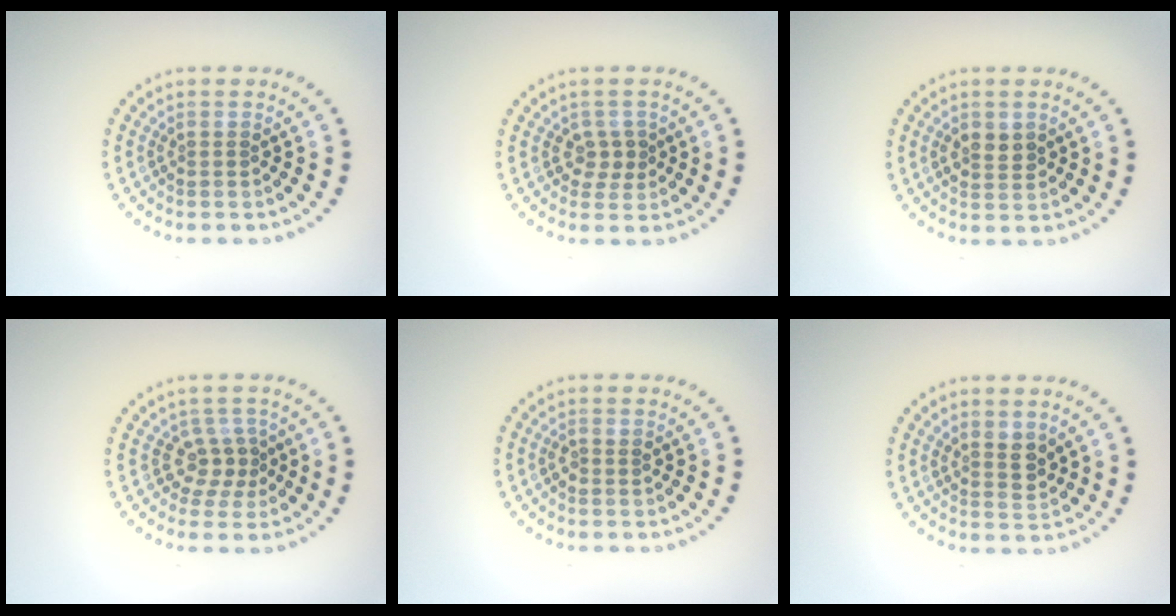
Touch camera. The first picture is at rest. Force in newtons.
{"total": 1.8, "press": 1.6, "slide": 0.8}
{"total": 2.0, "press": 2.0, "slide": 0.2}
{"total": 2.6, "press": 1.8, "slide": 1.8}
{"total": 0.8, "press": 0.8, "slide": 0.1}
{"total": 2.2, "press": 1.8, "slide": 1.2}